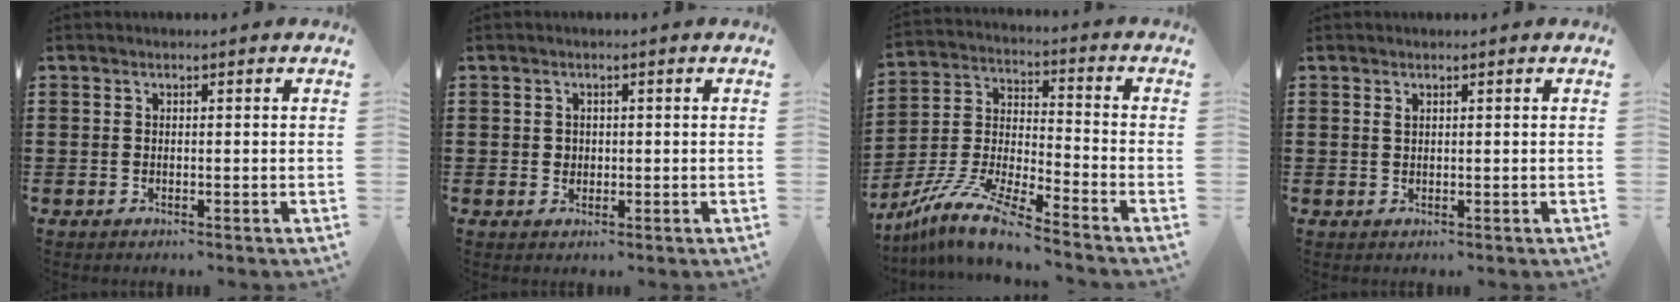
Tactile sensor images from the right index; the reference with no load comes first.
{"total": 1.0, "force": [0.2, 0.9, 0.3], "torque": [-0.007, 0.005, 0.004]}
{"total": 10.5, "force": [-9.3, 0.5, 4.9], "torque": [-0.115, 0.005, -0.190]}
{"total": 0.6, "force": [0.3, 0.1, 0.4], "torque": [-0.010, 0.001, 0.007]}